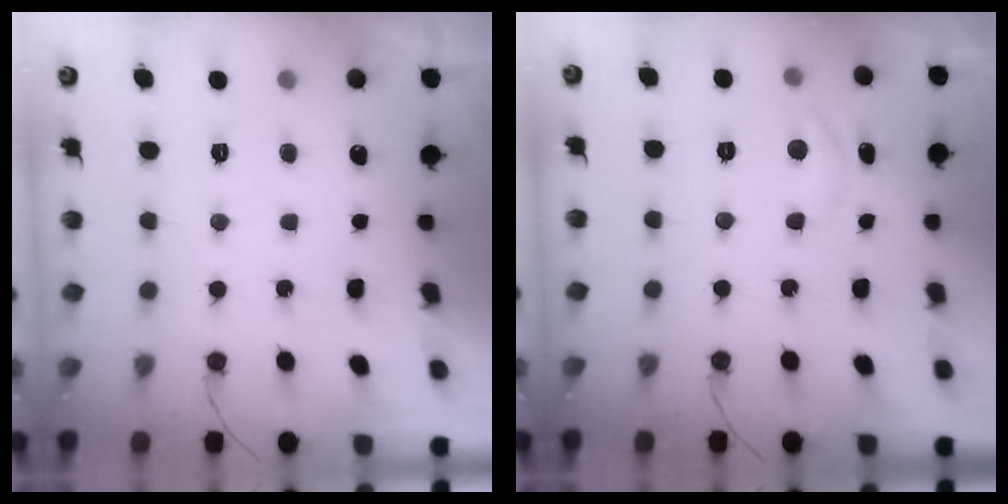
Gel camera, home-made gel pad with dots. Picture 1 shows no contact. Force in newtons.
{"total": 4.1, "press": 4.1, "slide": 0.2}